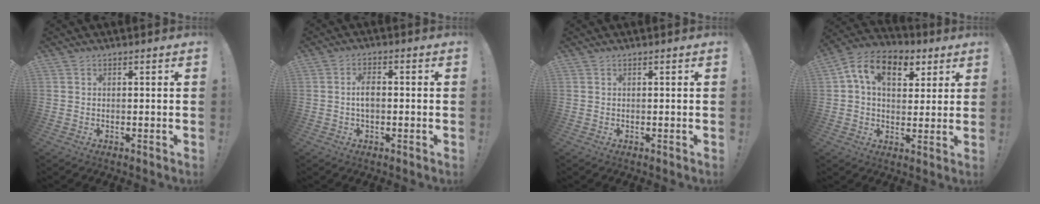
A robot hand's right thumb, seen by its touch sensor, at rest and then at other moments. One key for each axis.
{"total": 4.3, "fx": -0.4, "fy": 2.1, "fz": 3.7, "tx": -0.066, "ty": 0.004, "tz": -0.011}
{"total": 0.0}
{"total": 13.5, "fx": 5.2, "fy": 8.6, "fz": 9.1, "tx": -0.137, "ty": -0.013, "tz": 0.095}